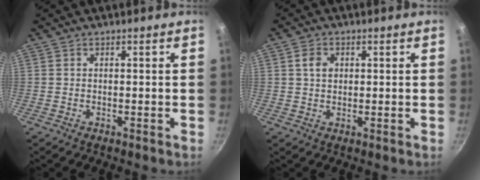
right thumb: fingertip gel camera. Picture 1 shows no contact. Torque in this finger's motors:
{"motor_torque": [-0.57, 0.67, 0.22, -0.12, -0.01]}